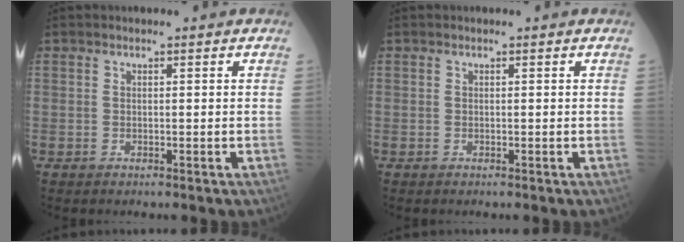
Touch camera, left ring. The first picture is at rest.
{"total": 0.0}